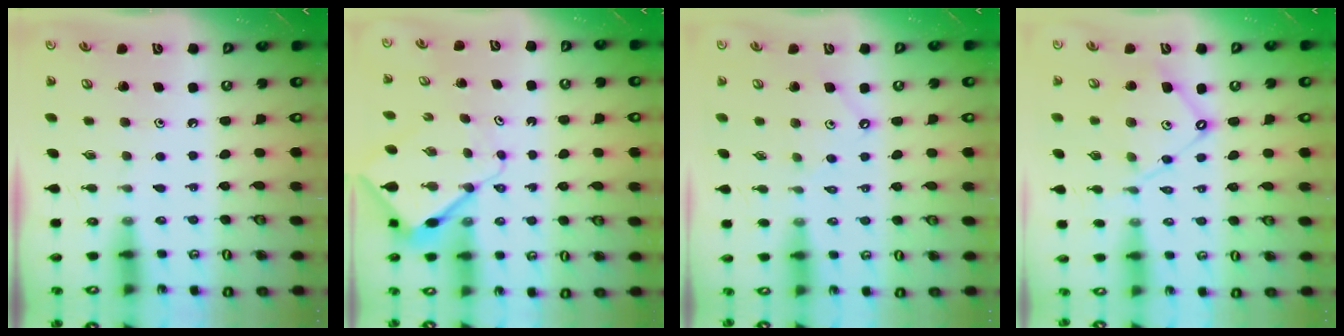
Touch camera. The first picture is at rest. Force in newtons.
{"total": 8.4, "press": 8.4, "slide": 0.9}
{"total": 2.8, "press": 2.8, "slide": 0.4}
{"total": 11.7, "press": 11.6, "slide": 1.0}